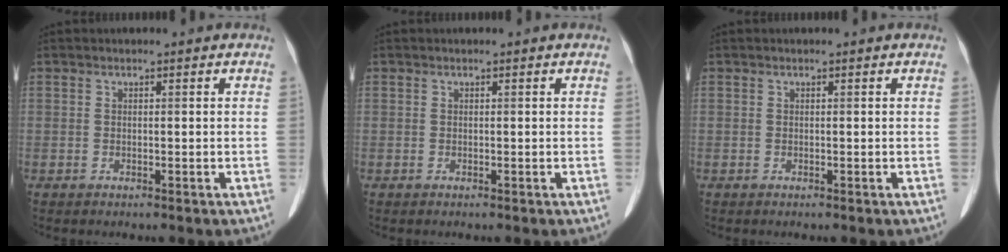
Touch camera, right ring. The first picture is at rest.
{"total": 0.0}
{"total": 0.0}